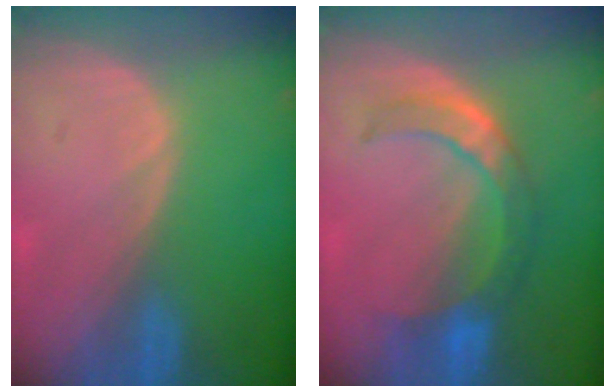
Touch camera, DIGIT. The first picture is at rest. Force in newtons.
{"total": 7.0, "press": 6.8, "slide": 1.4}